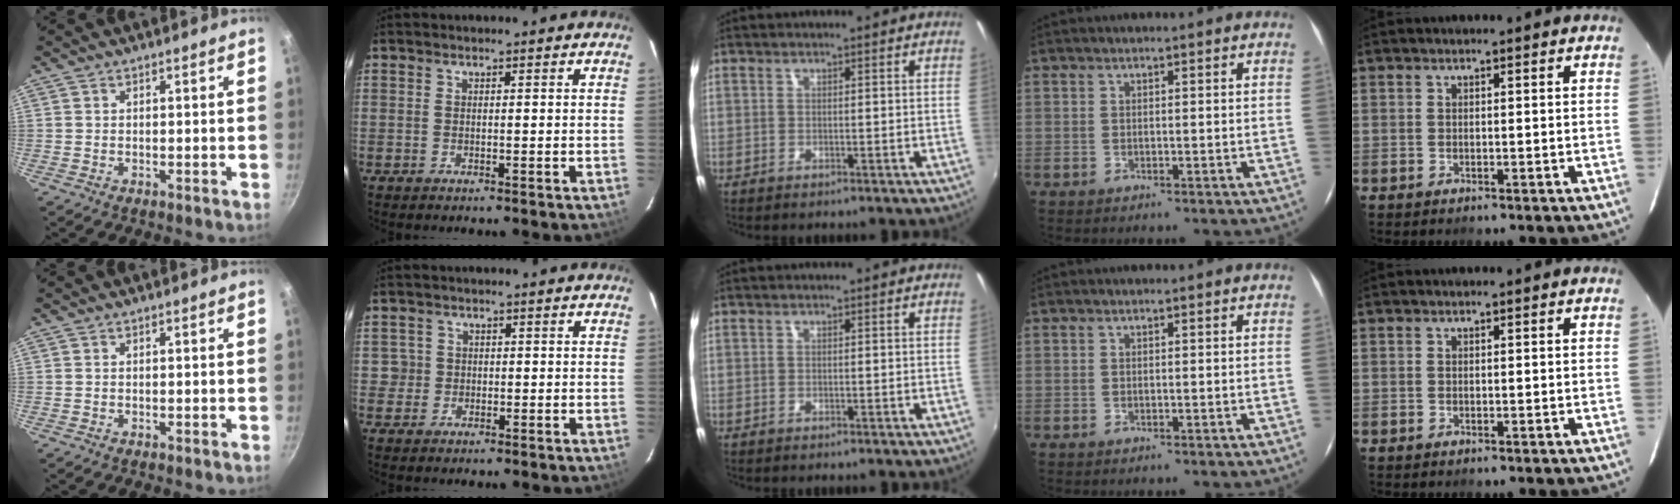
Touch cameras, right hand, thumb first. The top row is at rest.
{"index": {"total": 2.7, "force": [-0.5, 2.7, 0.3], "torque": [0.004, 0.015, -0.005]}}